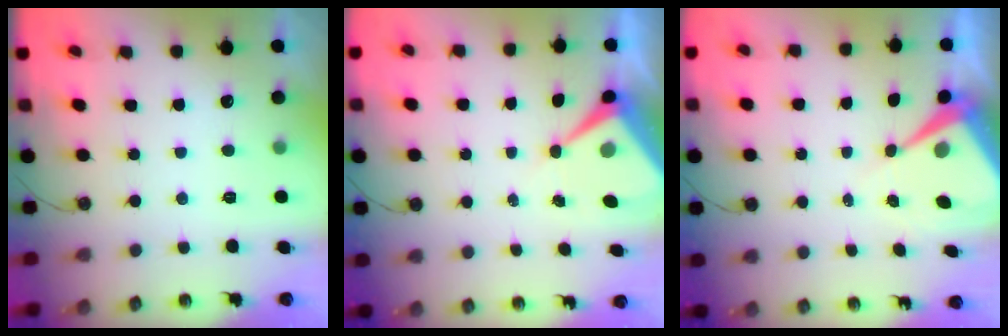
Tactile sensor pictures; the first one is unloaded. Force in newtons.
{"total": 7.8, "press": 7.8, "slide": 0.7}
{"total": 8.7, "press": 8.7, "slide": 1.1}